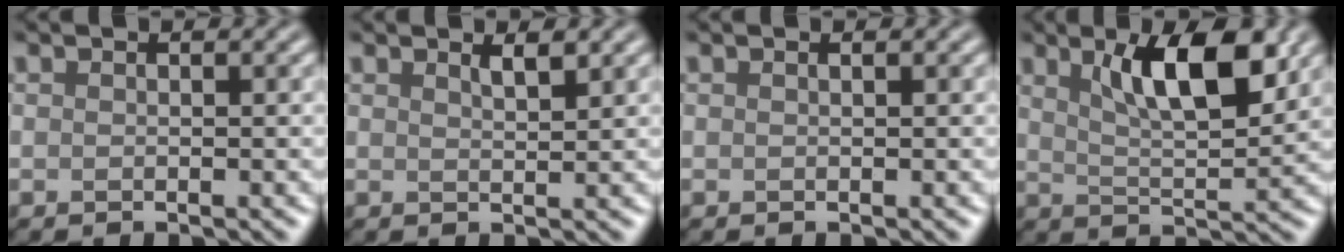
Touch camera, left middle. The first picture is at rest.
{"total": 1.5, "force": [1.2, 0.4, 0.9], "torque": [-0.012, 0.001, 0.018]}
{"total": 0.0}
{"total": 6.9, "force": [3.2, 2.1, 5.7], "torque": [-0.093, -0.002, 0.052]}